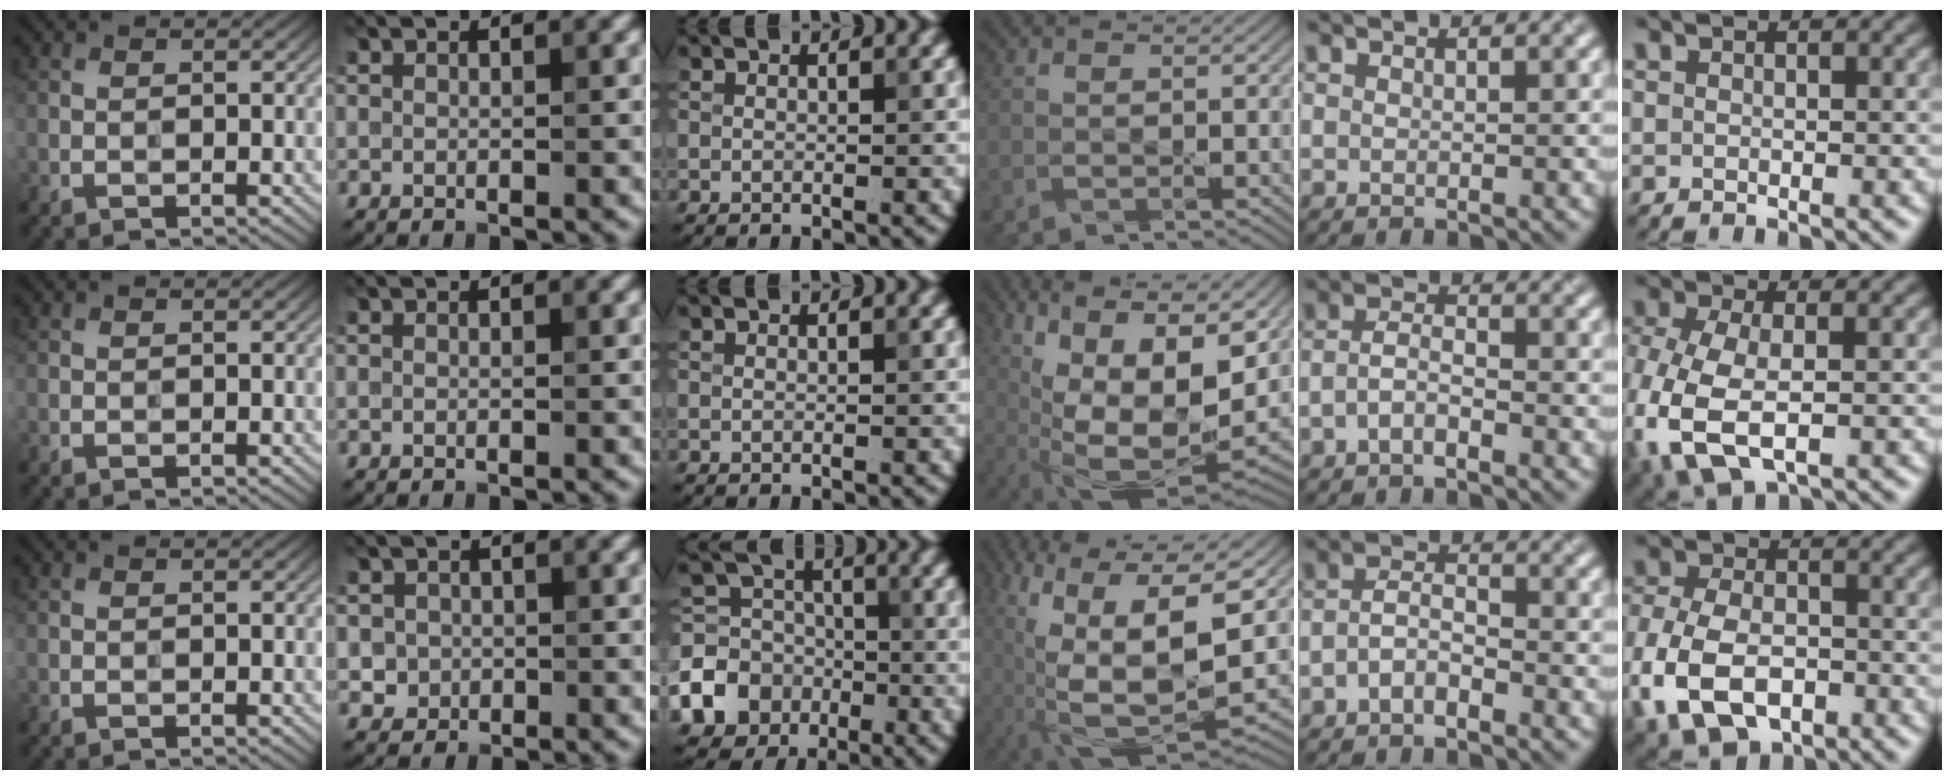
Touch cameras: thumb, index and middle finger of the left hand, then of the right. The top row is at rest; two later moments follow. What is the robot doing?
{"motion": "wipe", "object": "plastic plate"}